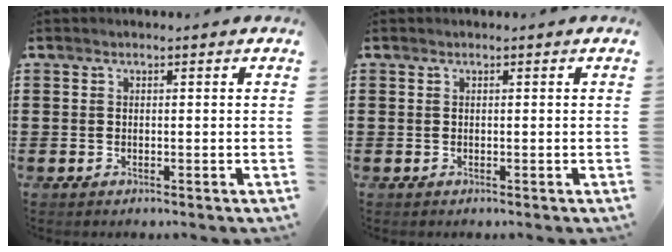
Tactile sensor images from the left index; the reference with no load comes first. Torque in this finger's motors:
{"motor_torque": [0.00, 0.00, -0.01, 0.00]}